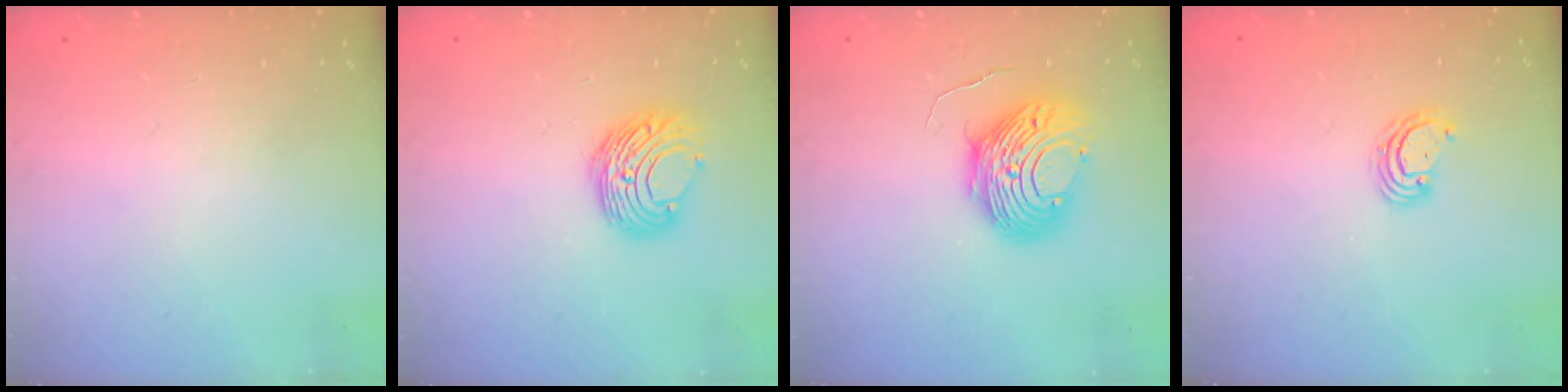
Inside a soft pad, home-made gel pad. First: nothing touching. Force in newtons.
{"total": 9.1, "press": 9.1, "slide": 0.4}
{"total": 10.8, "press": 10.8, "slide": 0.9}
{"total": 3.8, "press": 3.8, "slide": 0.1}